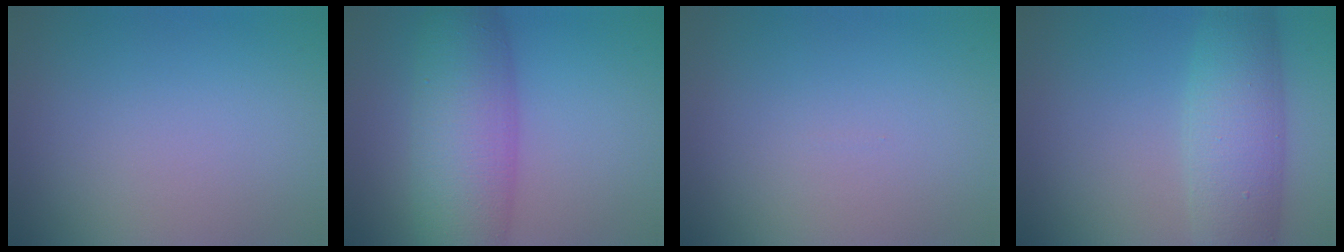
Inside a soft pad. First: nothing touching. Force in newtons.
{"total": 8.2, "press": 8.2, "slide": 0.1}
{"total": 0.0}
{"total": 7.1, "press": 7.1, "slide": 0.2}